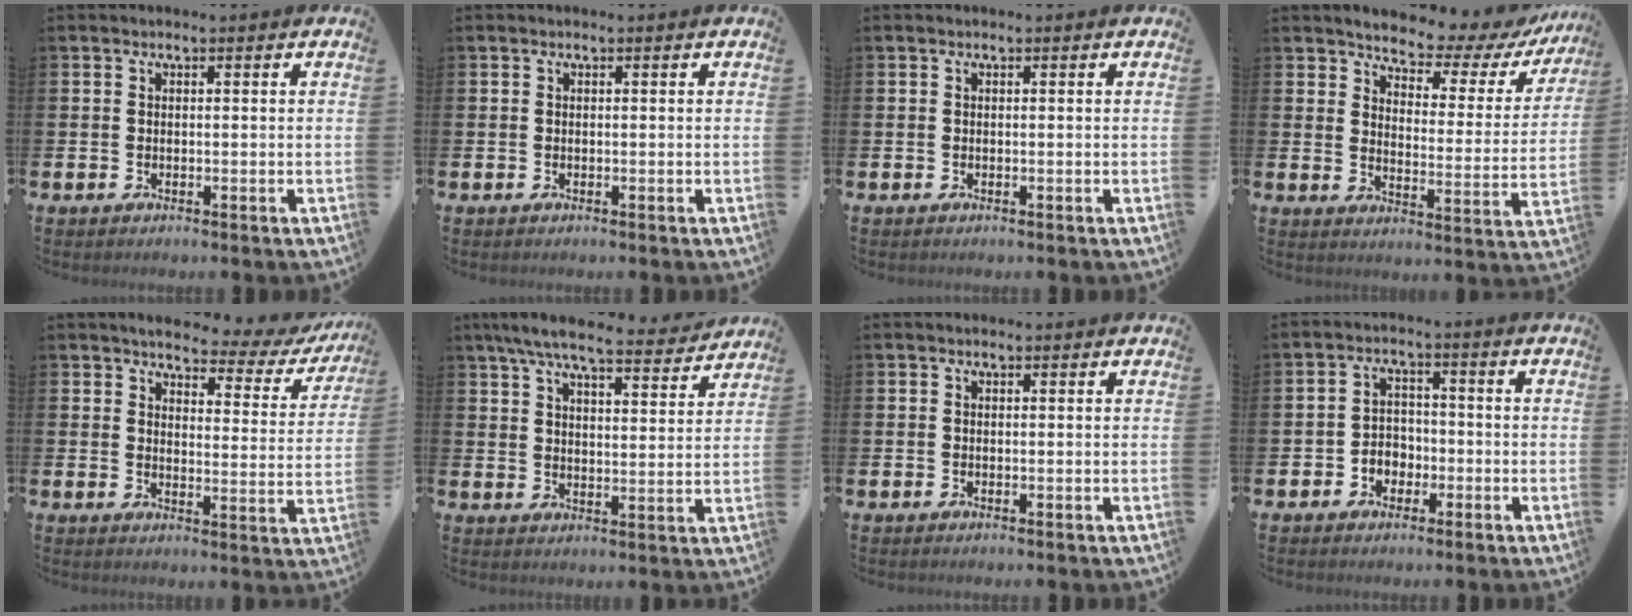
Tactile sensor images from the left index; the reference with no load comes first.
{"total": 0.0}
{"total": 0.0}
{"total": 5.4, "force": [5.0, 1.6, 1.1], "torque": [-0.031, -0.049, 0.077]}
{"total": 3.4, "force": [3.1, 1.0, 1.0], "torque": [-0.029, -0.030, 0.043]}
{"total": 8.0, "force": [7.2, 1.3, 3.4], "torque": [-0.071, -0.038, 0.123]}
{"total": 0.0}
{"total": 3.1, "force": [-1.6, 2.5, 0.9], "torque": [-0.022, 0.005, -0.039]}